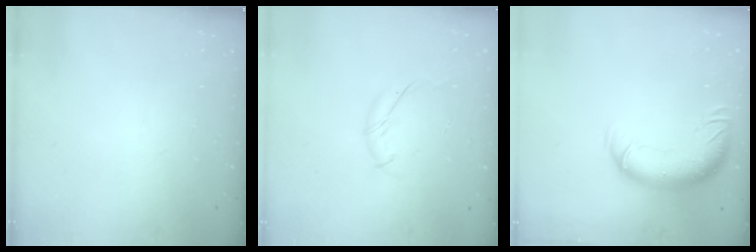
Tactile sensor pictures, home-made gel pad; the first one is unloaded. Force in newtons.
{"total": 6.6, "press": 6.5, "slide": 1.4}
{"total": 13.0, "press": 12.6, "slide": 3.4}